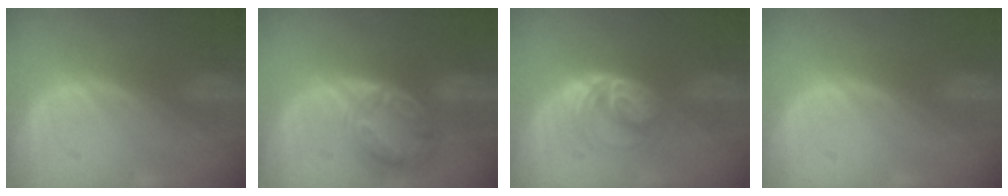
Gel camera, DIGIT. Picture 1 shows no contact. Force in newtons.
{"total": 8.2, "press": 7.0, "slide": 4.3}
{"total": 5.9, "press": 5.2, "slide": 2.7}
{"total": 0.0}